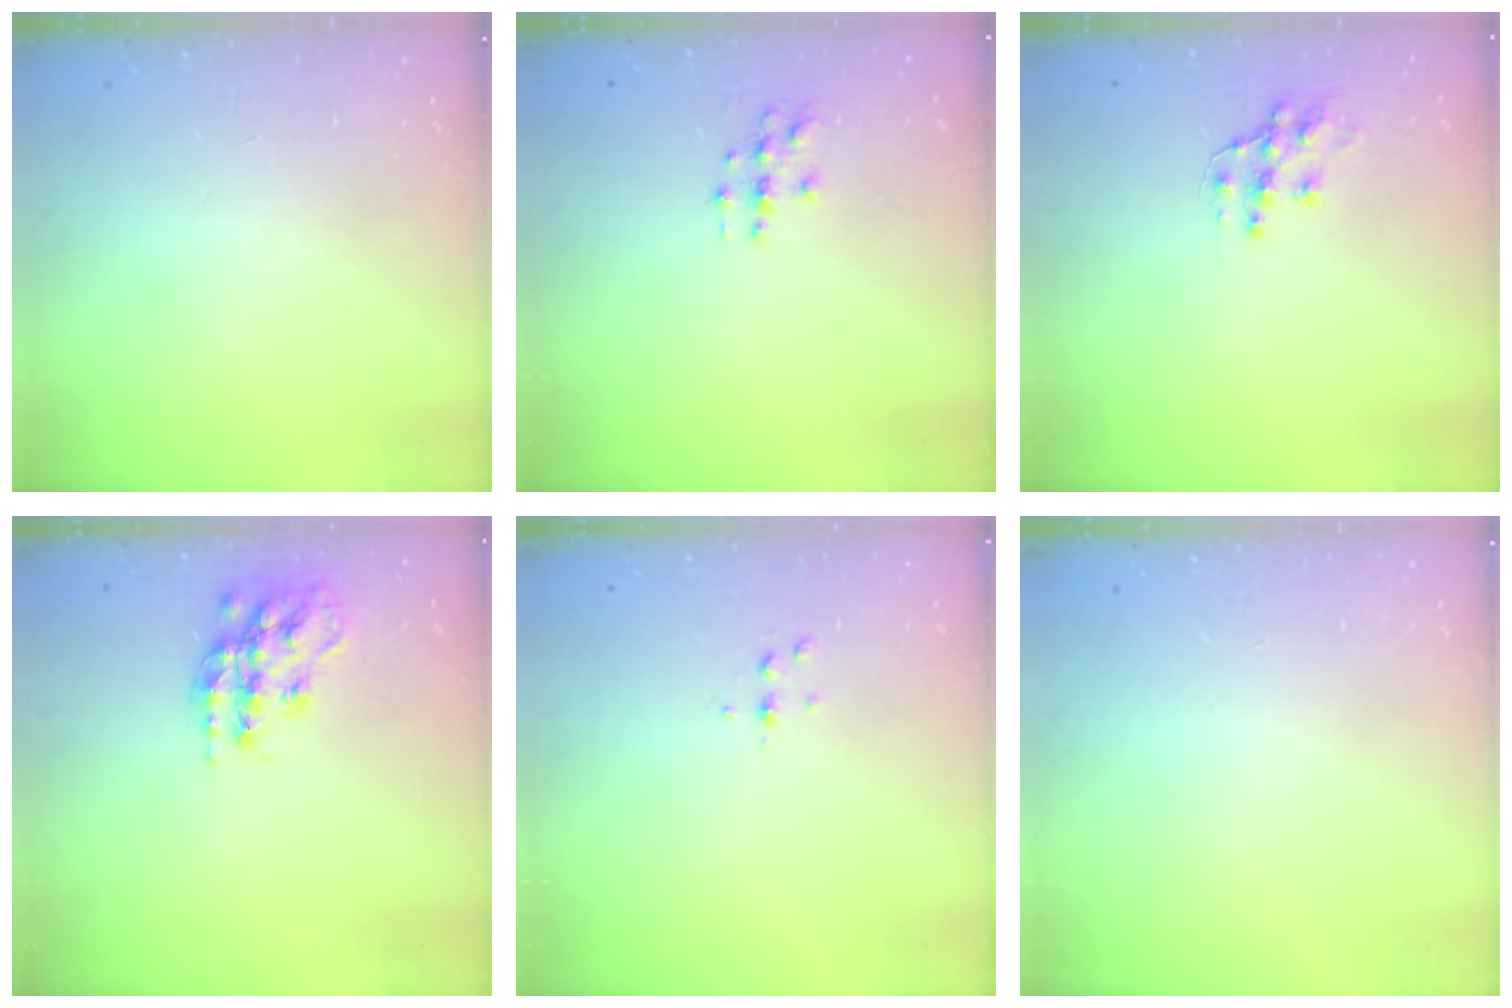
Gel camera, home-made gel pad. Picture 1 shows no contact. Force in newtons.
{"total": 3.0, "press": 3.0, "slide": 0.3}
{"total": 10.2, "press": 10.2, "slide": 0.8}
{"total": 16.3, "press": 16.3, "slide": 0.8}
{"total": 2.5, "press": 2.4, "slide": 0.2}
{"total": 0.0}